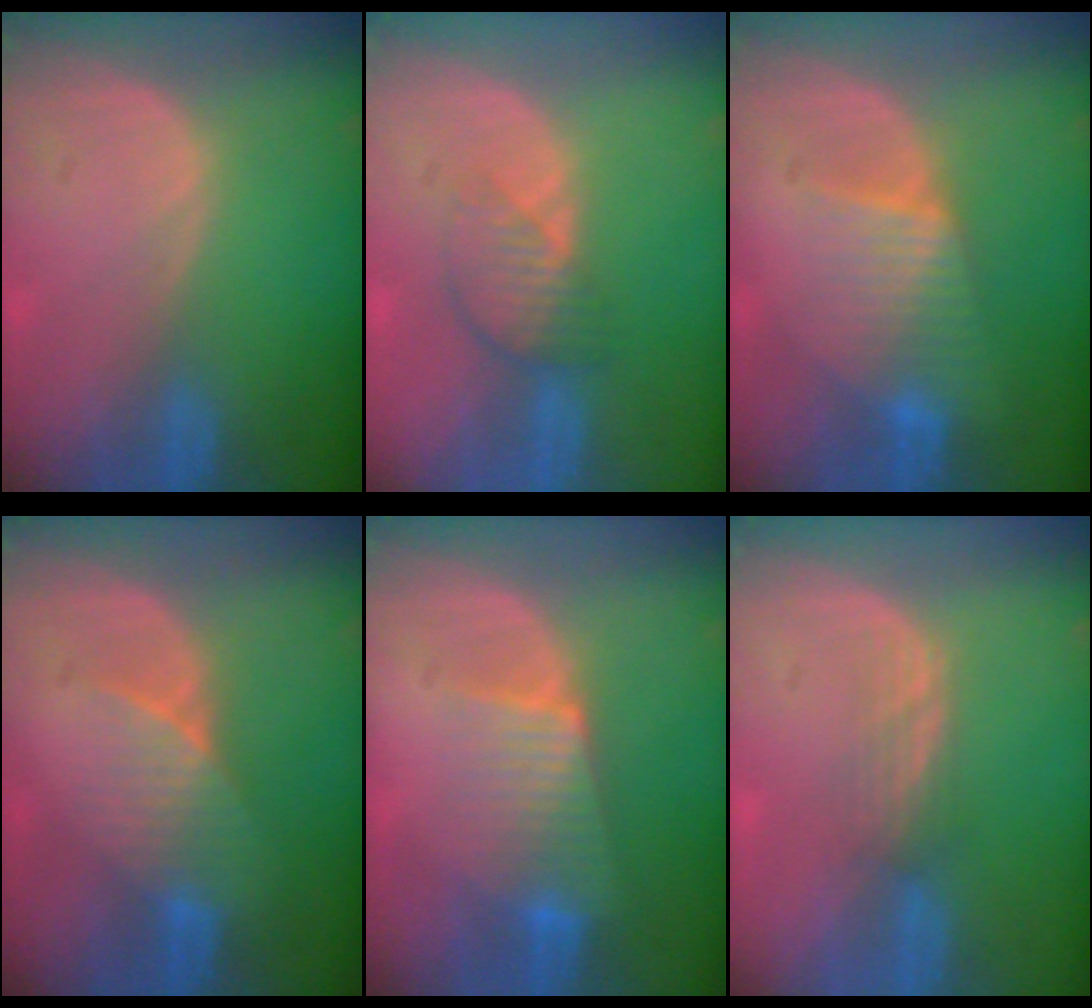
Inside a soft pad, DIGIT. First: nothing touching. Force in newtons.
{"total": 3.9, "press": 3.7, "slide": 1.4}
{"total": 5.4, "press": 5.3, "slide": 0.5}
{"total": 4.9, "press": 4.7, "slide": 1.3}
{"total": 6.6, "press": 6.2, "slide": 2.4}
{"total": 2.5, "press": 2.3, "slide": 0.9}